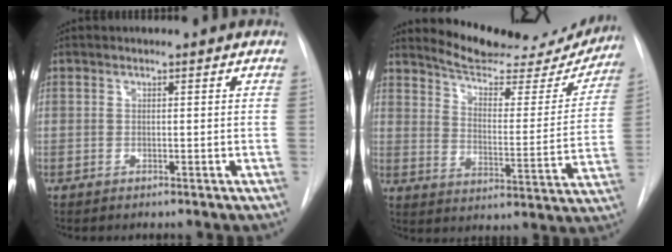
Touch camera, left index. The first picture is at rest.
{"total": 19.7, "force": [18.5, 4.0, 5.4], "torque": [-0.068, -0.051, 0.241]}